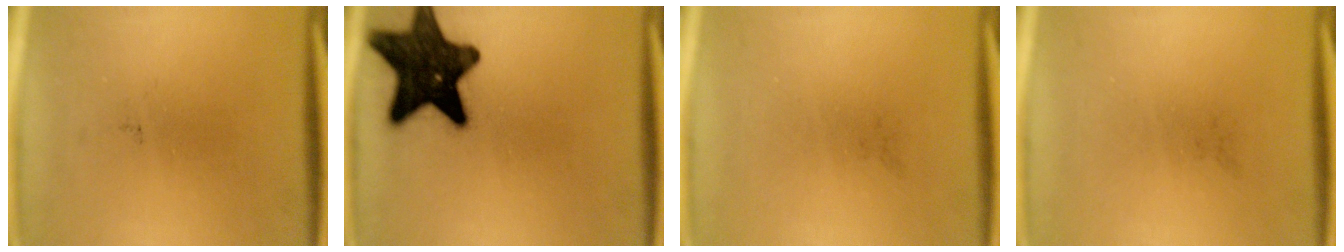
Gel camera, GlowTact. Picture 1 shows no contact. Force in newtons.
{"total": 17.0}
{"total": 0.0}
{"total": 0.0}